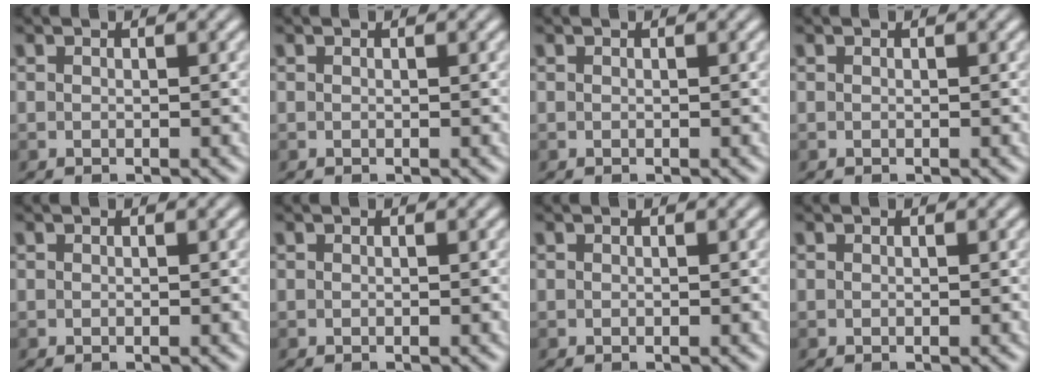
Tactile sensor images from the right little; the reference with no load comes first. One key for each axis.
{"total": 0.0}
{"total": 0.0}
{"total": 0.0}
{"total": 0.0}
{"total": 0.0}
{"total": 0.0}
{"total": 0.0}